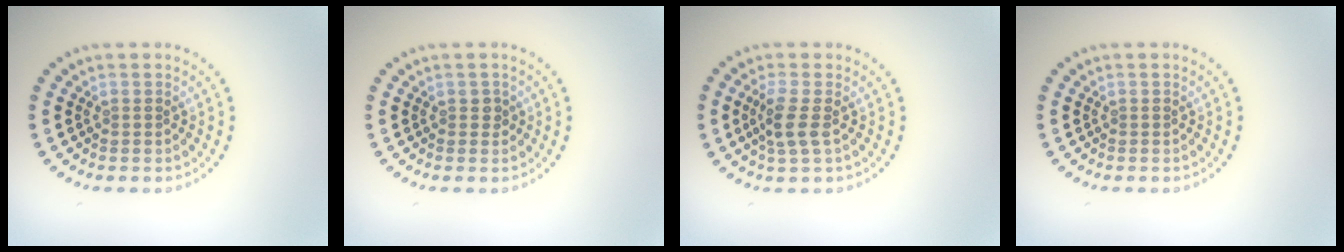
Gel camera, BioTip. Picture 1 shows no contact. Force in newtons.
{"total": 0.8, "press": 0.8, "slide": 0.2}
{"total": 2.4, "press": 2.1, "slide": 1.1}
{"total": 0.0}